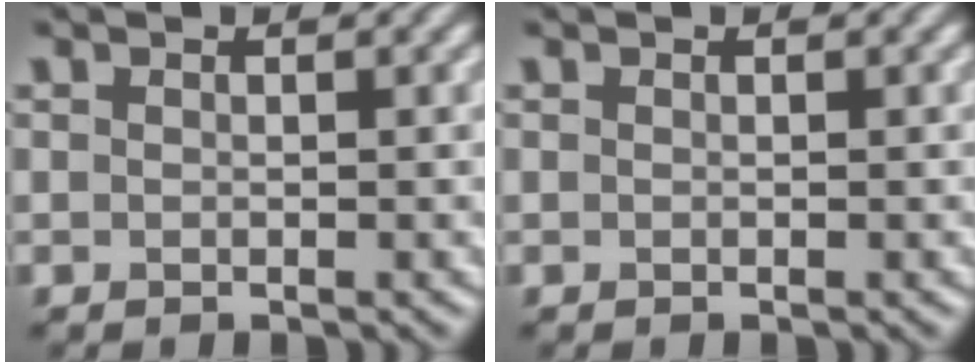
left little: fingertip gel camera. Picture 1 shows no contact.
{"total": 0.0}